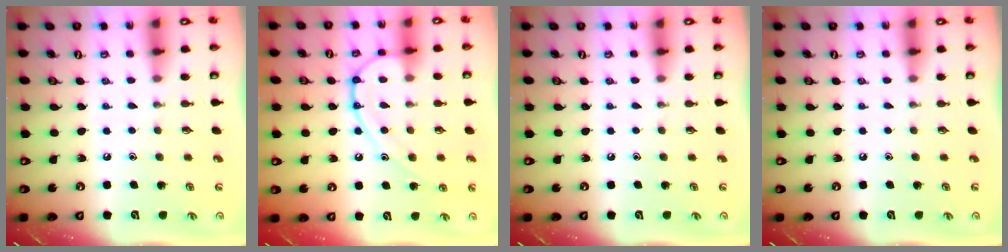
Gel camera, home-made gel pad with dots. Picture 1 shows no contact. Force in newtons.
{"total": 11.6, "press": 11.5, "slide": 1.2}
{"total": 0.0}
{"total": 0.0}